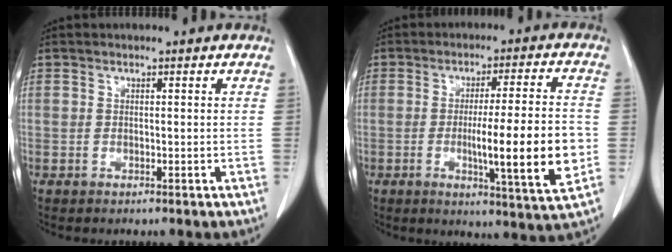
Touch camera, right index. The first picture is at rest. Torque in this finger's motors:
{"motor_torque": [1.31, -0.83, 0.85, 0.11]}